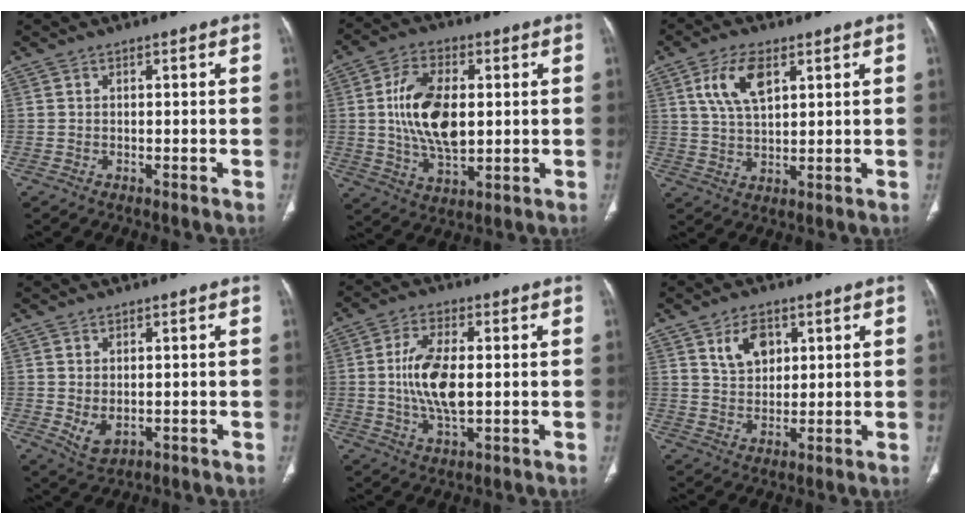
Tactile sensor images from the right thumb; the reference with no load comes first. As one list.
[{"total": 14.4, "force": [1.3, 7.9, 12.0], "torque": [-0.214, -0.004, 0.027]}, {"total": 8.7, "force": [3.7, 4.3, 6.7], "torque": [-0.125, -0.011, 0.075]}, {"total": 3.9, "force": [-0.2, 2.5, 3.0], "torque": [-0.053, -0.007, 0.013]}, {"total": 10.7, "force": [0.2, 4.9, 9.5], "torque": [-0.189, -0.005, 0.007]}, {"total": 6.9, "force": [3.2, 4.5, 4.1], "torque": [-0.052, -0.018, 0.063]}]